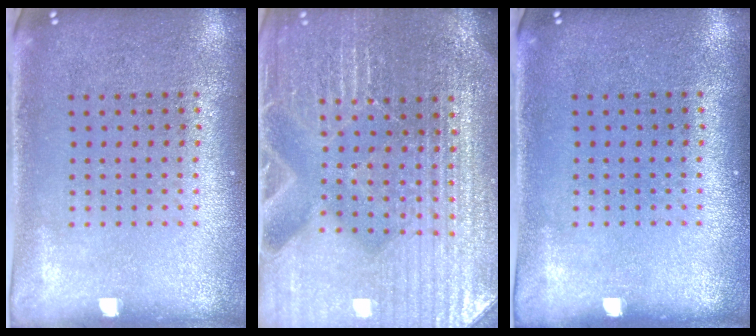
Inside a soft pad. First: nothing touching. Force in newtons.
{"total": 4.9, "press": 4.6, "slide": 1.5}
{"total": 0.0}